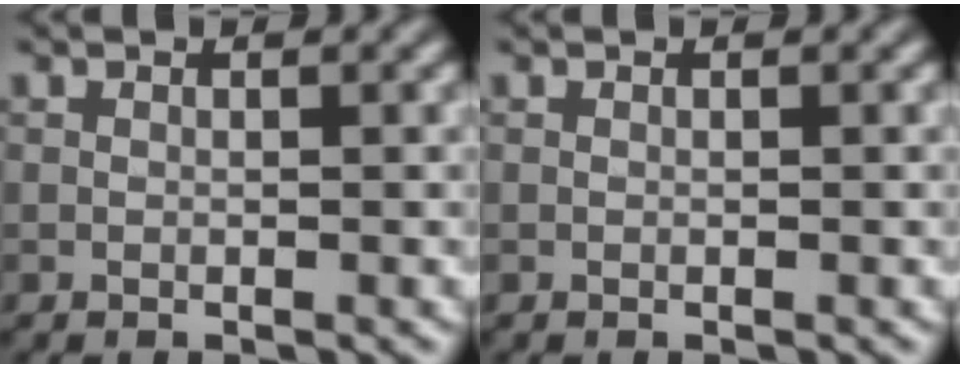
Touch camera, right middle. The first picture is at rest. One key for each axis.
{"total": 0.0}